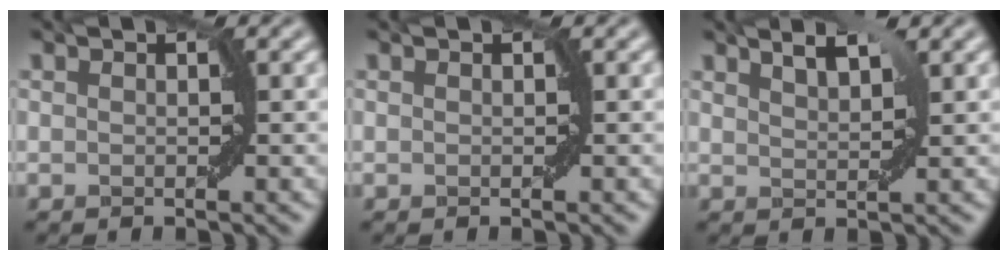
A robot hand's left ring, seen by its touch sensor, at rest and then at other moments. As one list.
[{"total": 0.0}, {"total": 3.0, "force": [2.4, 0.8, 1.7], "torque": [-0.012, 0.012, 0.019]}]